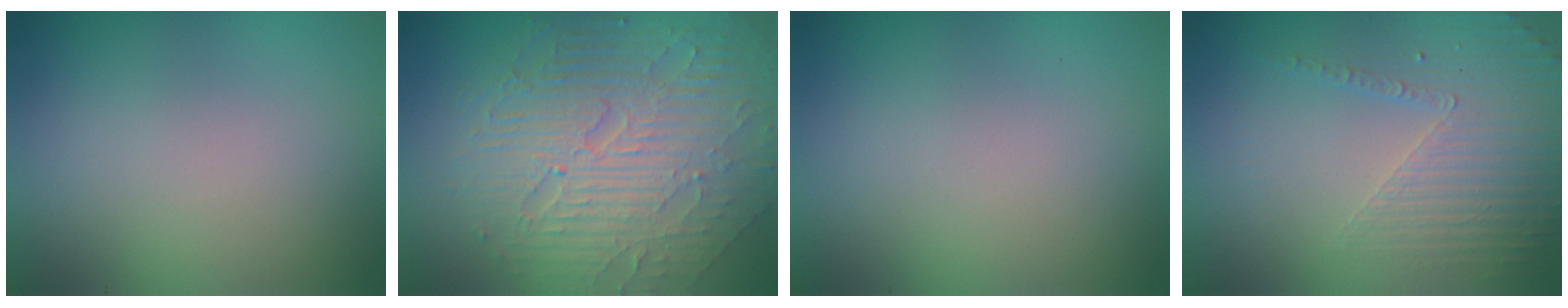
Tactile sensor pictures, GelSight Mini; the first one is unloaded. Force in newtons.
{"total": 9.5, "press": 6.2, "slide": 7.2}
{"total": 0.0}
{"total": 5.2, "press": 3.1, "slide": 4.1}